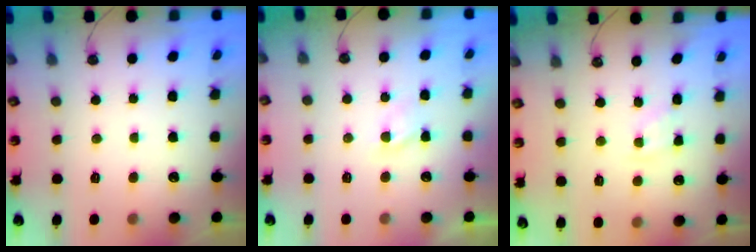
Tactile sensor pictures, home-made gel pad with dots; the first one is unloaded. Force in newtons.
{"total": 2.2, "press": 2.1, "slide": 0.4}
{"total": 1.9, "press": 1.9, "slide": 0.4}